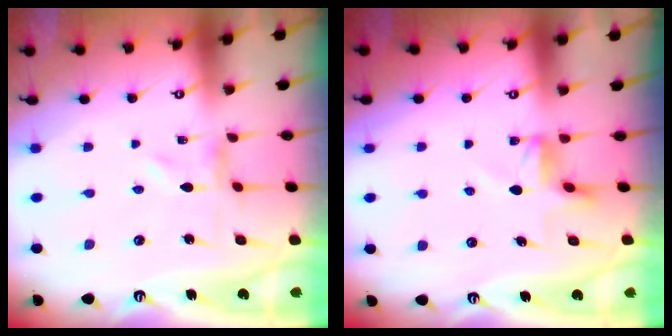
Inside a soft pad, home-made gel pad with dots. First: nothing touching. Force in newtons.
{"total": 4.8, "press": 4.7, "slide": 0.7}